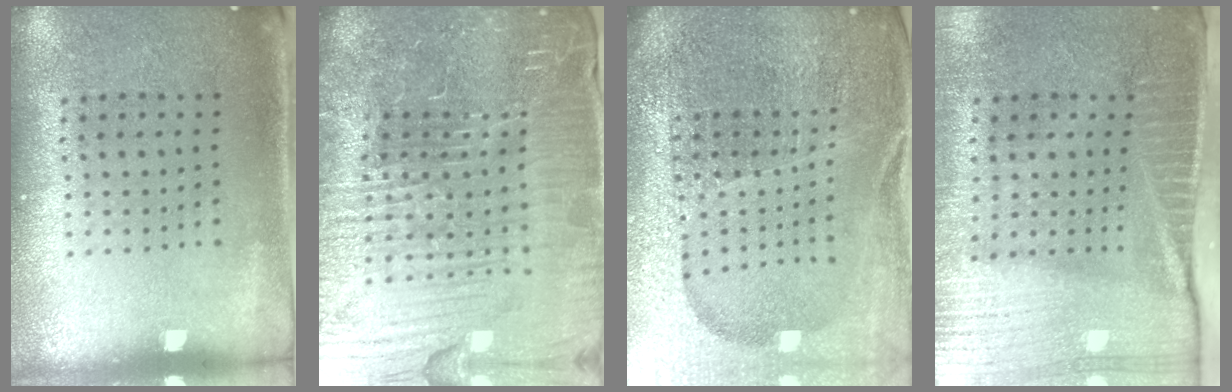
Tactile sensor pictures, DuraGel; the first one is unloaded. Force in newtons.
{"total": 7.4, "press": 6.6, "slide": 3.5}
{"total": 6.1, "press": 5.4, "slide": 2.8}
{"total": 4.1, "press": 3.7, "slide": 1.9}